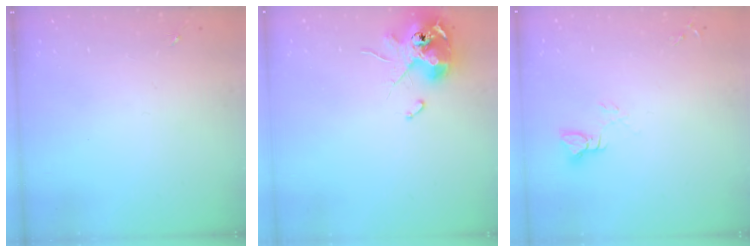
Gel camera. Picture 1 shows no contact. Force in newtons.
{"total": 11.6, "press": 11.4, "slide": 2.1}
{"total": 3.3, "press": 3.3, "slide": 0.3}